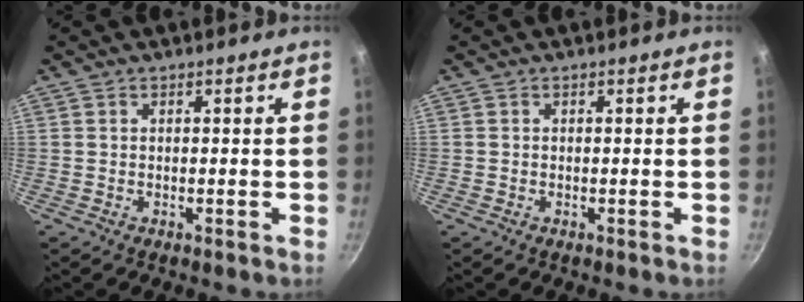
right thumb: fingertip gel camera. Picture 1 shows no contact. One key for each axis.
{"total": 0.0}